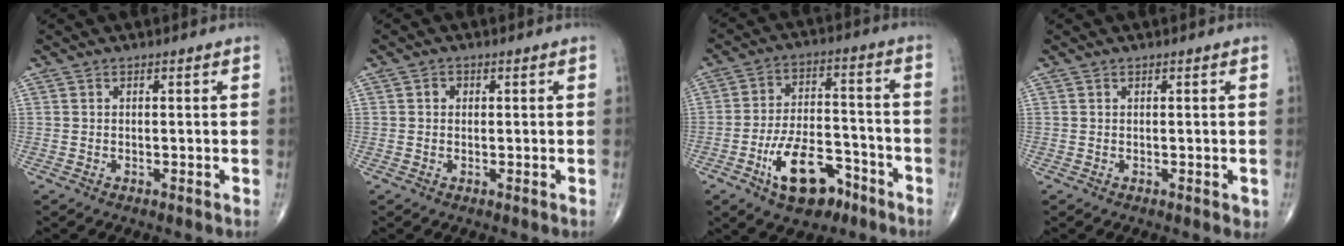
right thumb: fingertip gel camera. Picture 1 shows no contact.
{"total": 1.2, "force": [0.2, 1.1, 0.5], "torque": [0.000, 0.003, 0.001]}
{"total": 13.5, "force": [-7.1, 7.2, 9.0], "torque": [-0.132, 0.045, -0.112]}
{"total": 0.9, "force": [0.1, 0.5, 0.7], "torque": [-0.010, -0.001, 0.005]}